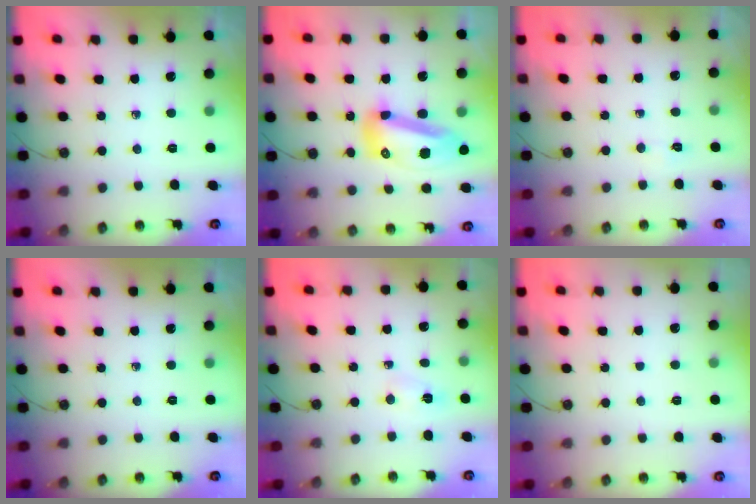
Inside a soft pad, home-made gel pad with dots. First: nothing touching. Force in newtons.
{"total": 15.0, "press": 14.9, "slide": 1.8}
{"total": 2.9, "press": 2.6, "slide": 1.4}
{"total": 0.0}
{"total": 2.3, "press": 2.3, "slide": 0.3}
{"total": 1.1, "press": 1.1, "slide": 0.1}